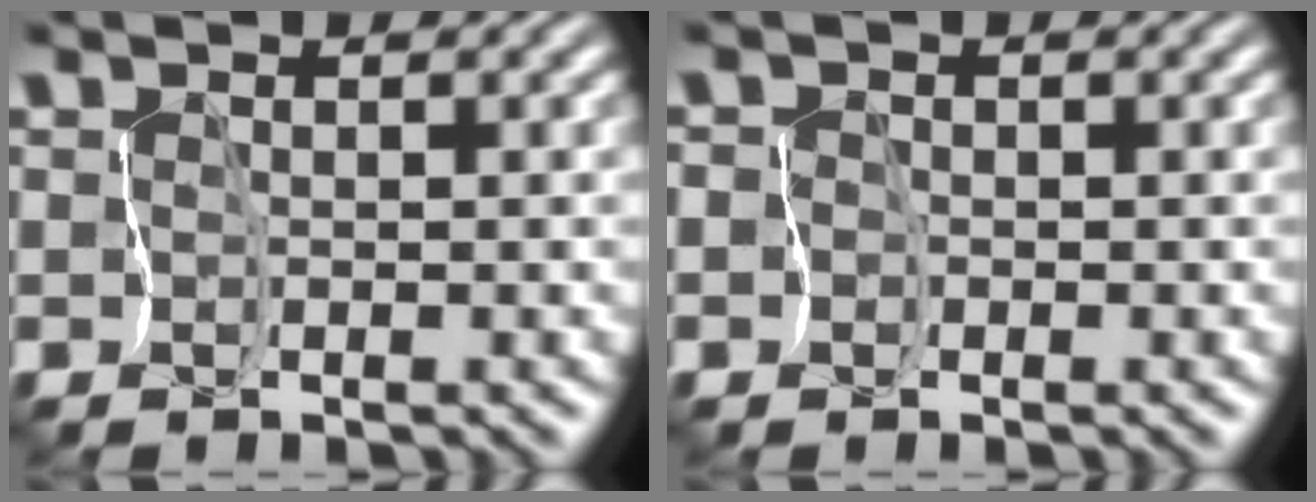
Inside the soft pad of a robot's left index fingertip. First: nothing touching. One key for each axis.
{"total": 2.6, "fx": -0.8, "fy": 2.5, "fz": 0.4, "tx": 0.006, "ty": 0.010, "tz": -0.042}